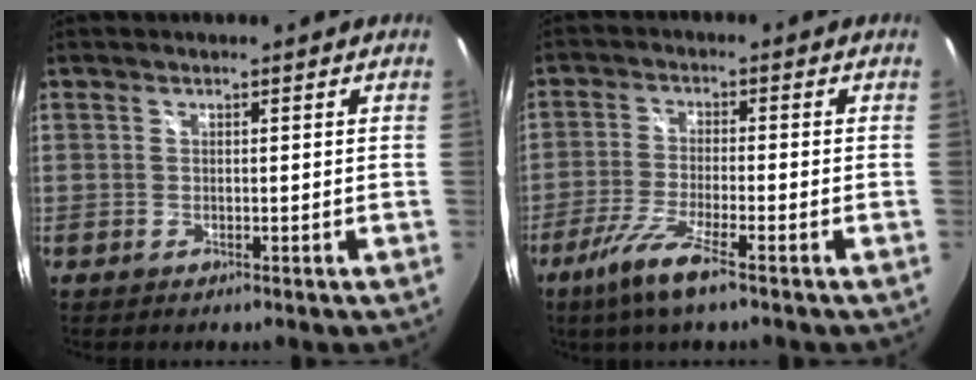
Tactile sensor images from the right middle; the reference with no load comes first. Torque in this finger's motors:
{"motor_torque": [0.85, -0.71, 0.10, 0.09]}